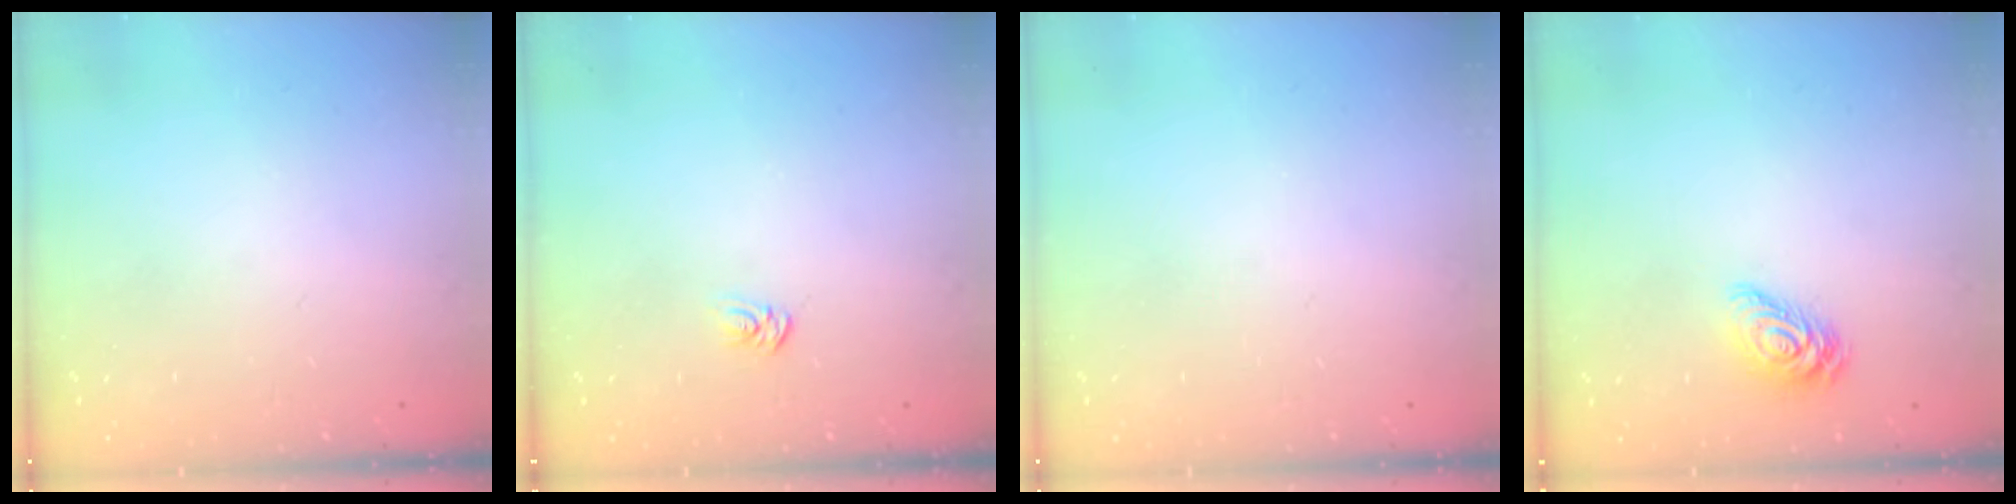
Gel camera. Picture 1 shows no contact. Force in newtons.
{"total": 2.6, "press": 2.6, "slide": 0.3}
{"total": 0.0}
{"total": 9.4, "press": 9.4, "slide": 0.6}